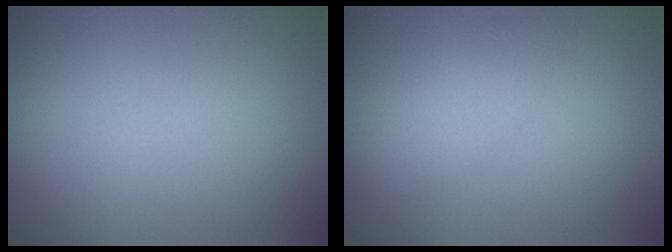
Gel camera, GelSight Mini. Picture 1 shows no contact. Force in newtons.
{"total": 2.0, "press": 2.0, "slide": 0.1}